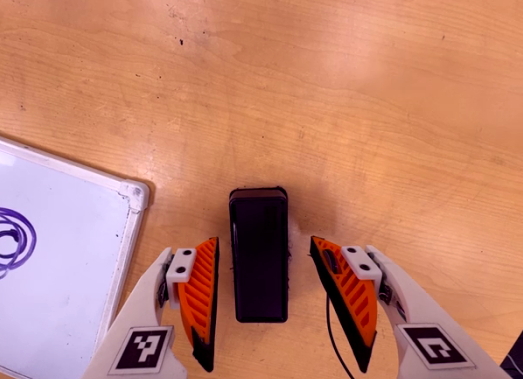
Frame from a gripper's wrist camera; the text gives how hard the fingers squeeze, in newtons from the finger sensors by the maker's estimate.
{"total": 0.0}